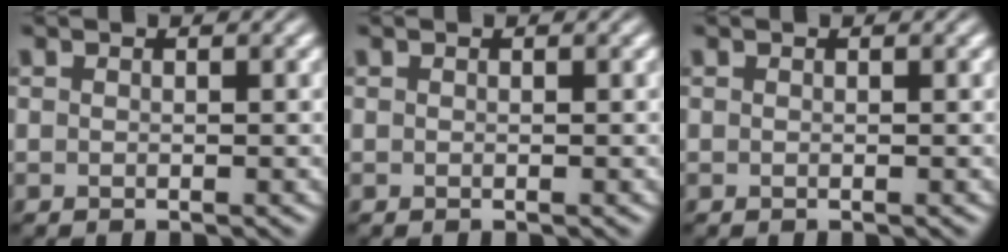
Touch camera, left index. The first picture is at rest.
{"total": 0.0}
{"total": 0.0}